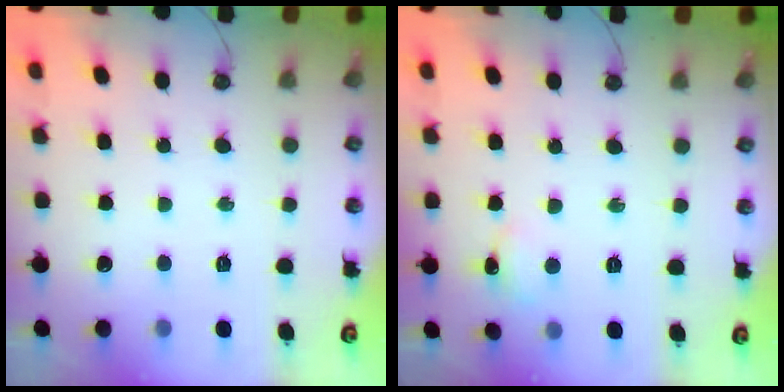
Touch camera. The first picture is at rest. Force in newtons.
{"total": 2.5, "press": 2.4, "slide": 0.5}